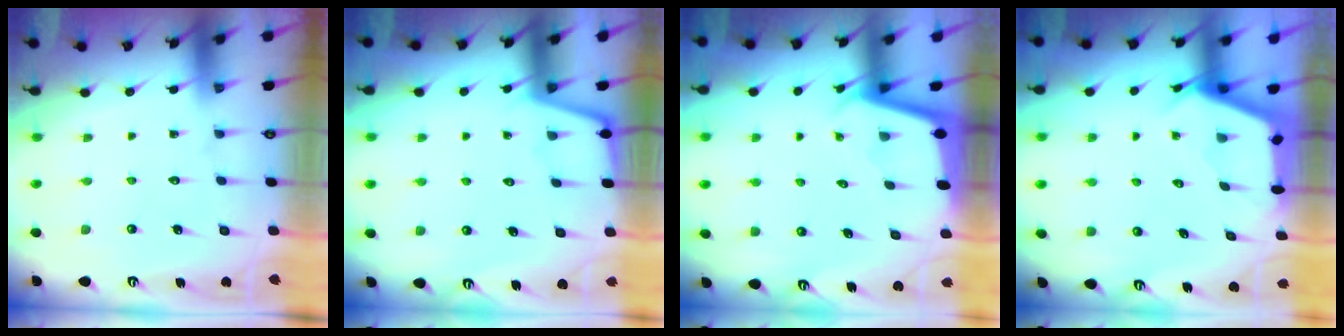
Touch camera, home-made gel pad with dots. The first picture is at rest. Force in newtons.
{"total": 2.0, "press": 2.0, "slide": 0.3}
{"total": 1.7, "press": 1.7, "slide": 0.0}
{"total": 2.8, "press": 2.8, "slide": 0.3}